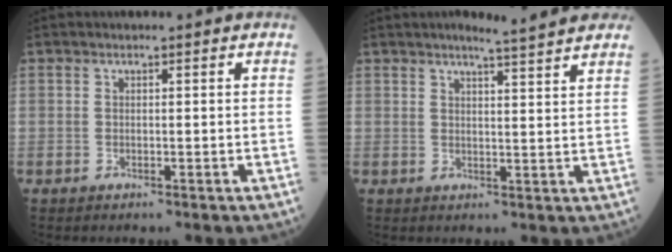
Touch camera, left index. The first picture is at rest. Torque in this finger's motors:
{"motor_torque": [0.60, -1.31, 0.01, 0.03]}